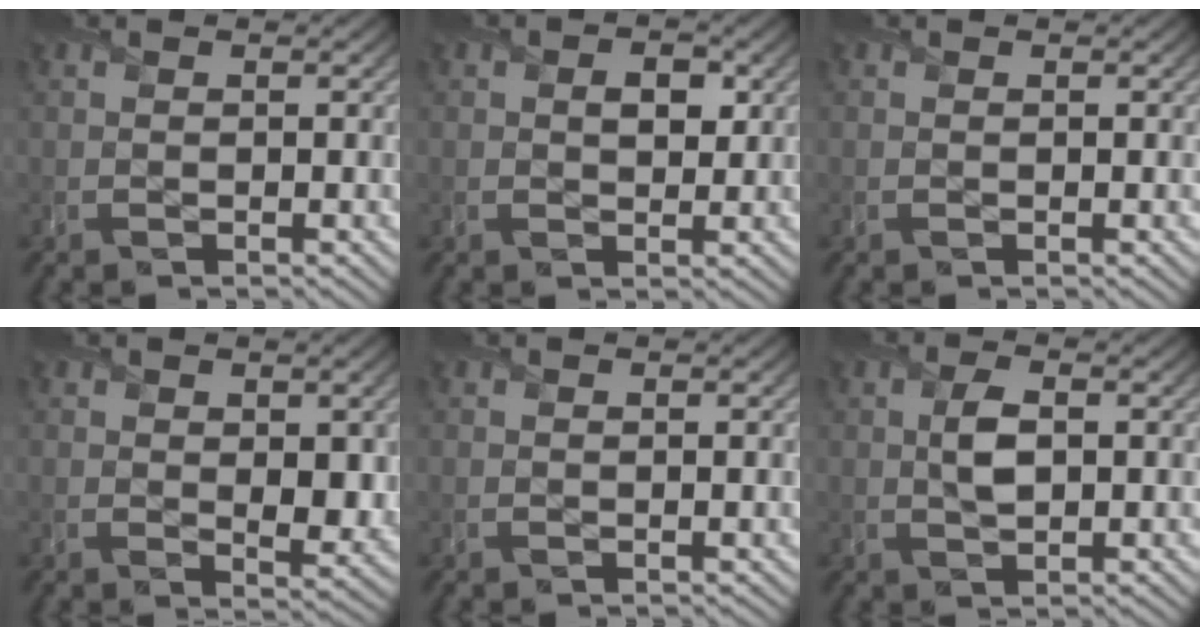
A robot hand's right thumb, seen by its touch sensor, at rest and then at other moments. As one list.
[{"total": 2.6, "force": [0.7, 1.7, 1.8], "torque": [-0.026, -0.005, 0.010]}, {"total": 0.0}, {"total": 4.3, "force": [0.6, 2.5, 3.5], "torque": [-0.052, -0.013, 0.019]}, {"total": 0.0}, {"total": 3.3, "force": [0.4, 1.7, 2.8], "torque": [-0.059, 0.000, 0.007]}]